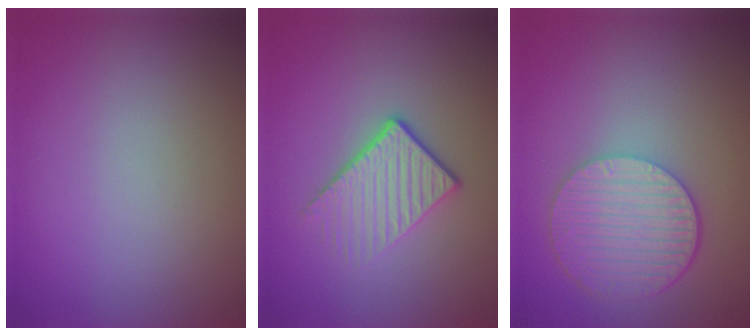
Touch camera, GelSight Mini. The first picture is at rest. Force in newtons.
{"total": 3.5, "press": 2.6, "slide": 2.3}
{"total": 6.0, "press": 4.4, "slide": 4.0}